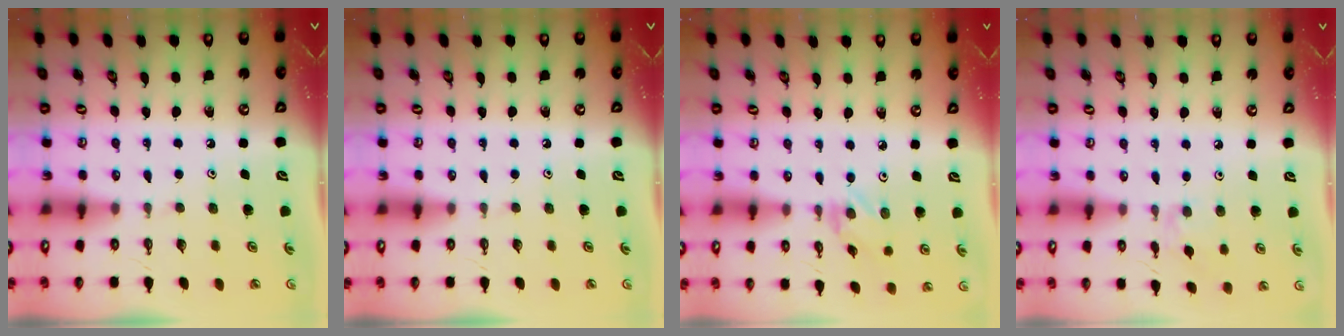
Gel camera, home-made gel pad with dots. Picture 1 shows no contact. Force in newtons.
{"total": 0.0}
{"total": 0.5, "press": 0.5, "slide": 0.1}
{"total": 3.2, "press": 3.2, "slide": 0.5}